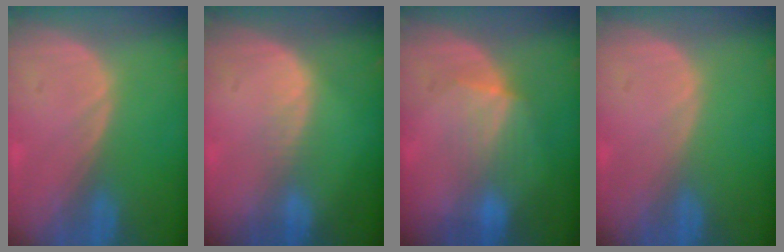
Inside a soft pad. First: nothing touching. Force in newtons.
{"total": 1.6, "press": 1.6, "slide": 0.1}
{"total": 4.6, "press": 4.4, "slide": 1.1}
{"total": 0.0}